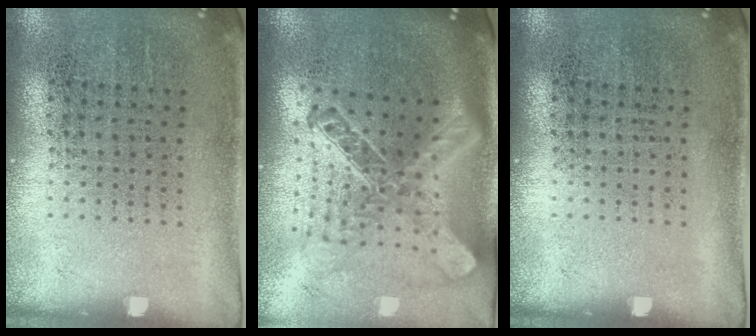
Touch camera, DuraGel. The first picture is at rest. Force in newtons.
{"total": 2.6, "press": 1.9, "slide": 1.8}
{"total": 0.0}